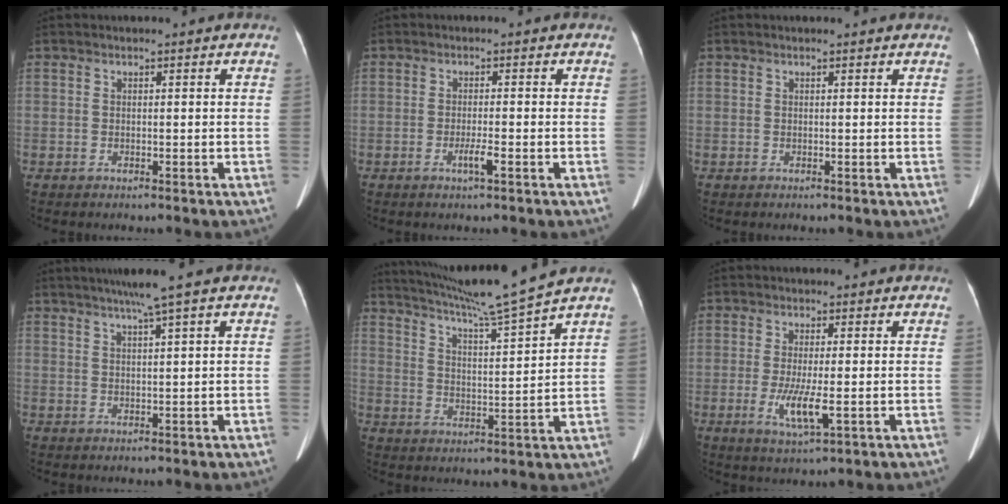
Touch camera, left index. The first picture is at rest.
{"total": 2.1, "force": [-1.0, -0.1, 1.8], "torque": [-0.037, -0.003, -0.019]}
{"total": 1.3, "force": [1.2, 0.0, 0.3], "torque": [-0.011, 0.007, 0.014]}
{"total": 4.4, "force": [3.0, -1.2, 3.0], "torque": [-0.051, 0.009, 0.053]}
{"total": 12.3, "force": [10.9, -2.9, 4.9], "torque": [-0.093, -0.023, 0.182]}
{"total": 5.3, "force": [-1.2, 0.9, 5.1], "torque": [-0.106, -0.013, -0.019]}